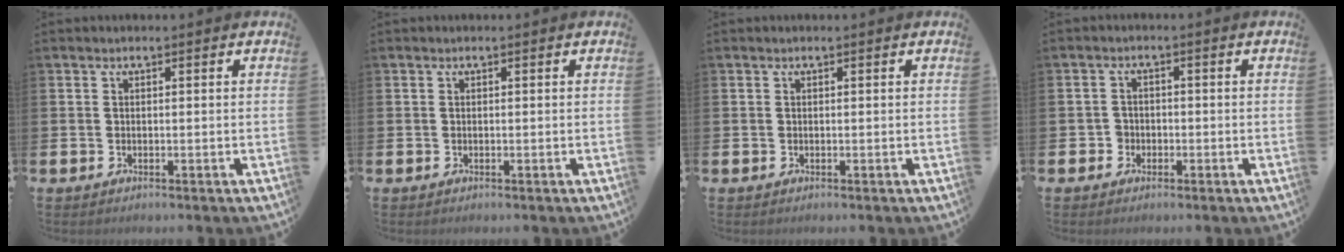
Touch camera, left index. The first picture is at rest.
{"total": 0.0}
{"total": 0.0}
{"total": 2.0, "force": [-1.0, 1.7, 0.0], "torque": [-0.001, 0.003, -0.026]}